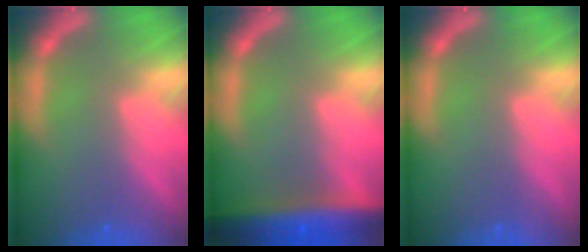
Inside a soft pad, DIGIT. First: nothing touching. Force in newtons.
{"total": 9.6}
{"total": 0.0}